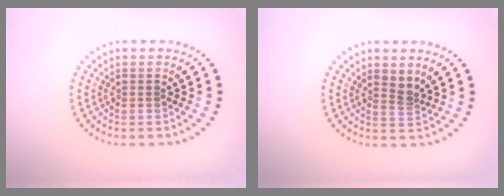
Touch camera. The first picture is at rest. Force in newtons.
{"total": 1.7, "press": 1.2, "slide": 1.2}